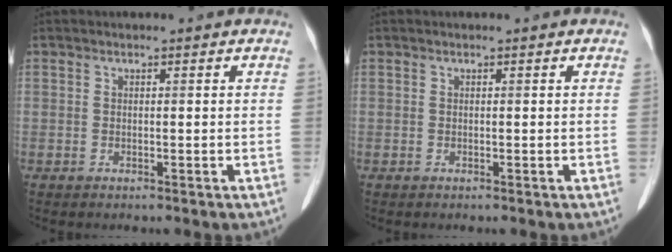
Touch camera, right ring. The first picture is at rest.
{"total": 0.0}